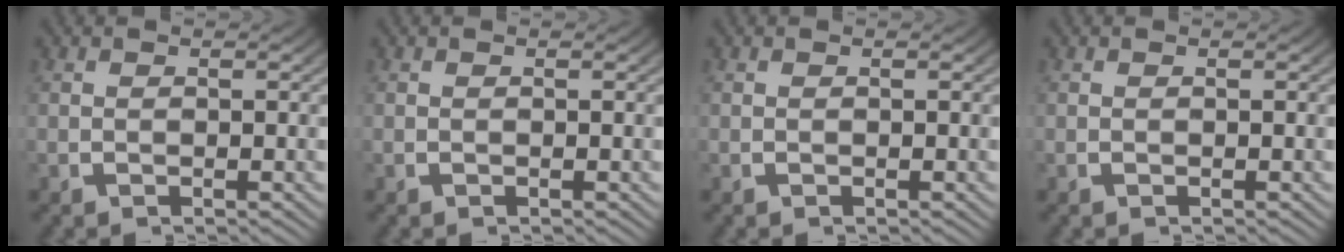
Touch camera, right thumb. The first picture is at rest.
{"total": 0.0}
{"total": 0.0}
{"total": 0.0}